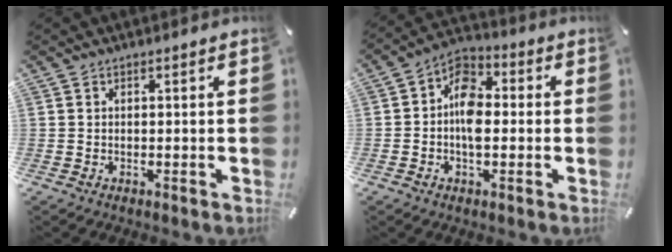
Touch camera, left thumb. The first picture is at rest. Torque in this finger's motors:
{"motor_torque": [0.74, 1.78, 1.18, -0.01, 0.05]}